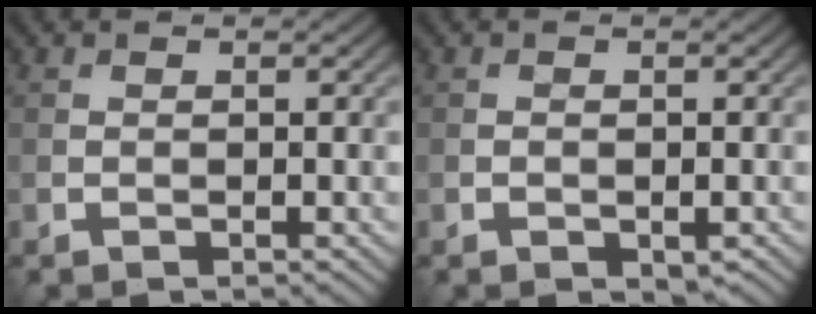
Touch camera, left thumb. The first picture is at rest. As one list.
[{"total": 1.5, "force": [-0.8, 0.7, 1.0], "torque": [-0.014, -0.002, -0.010]}]